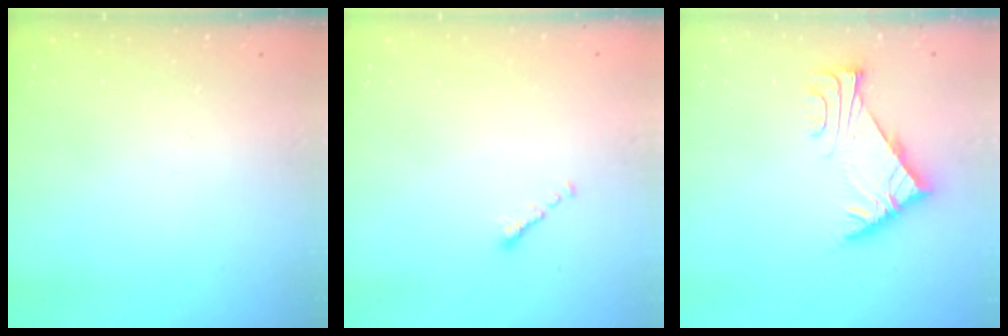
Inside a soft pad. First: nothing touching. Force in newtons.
{"total": 0.0}
{"total": 5.7, "press": 5.6, "slide": 0.9}